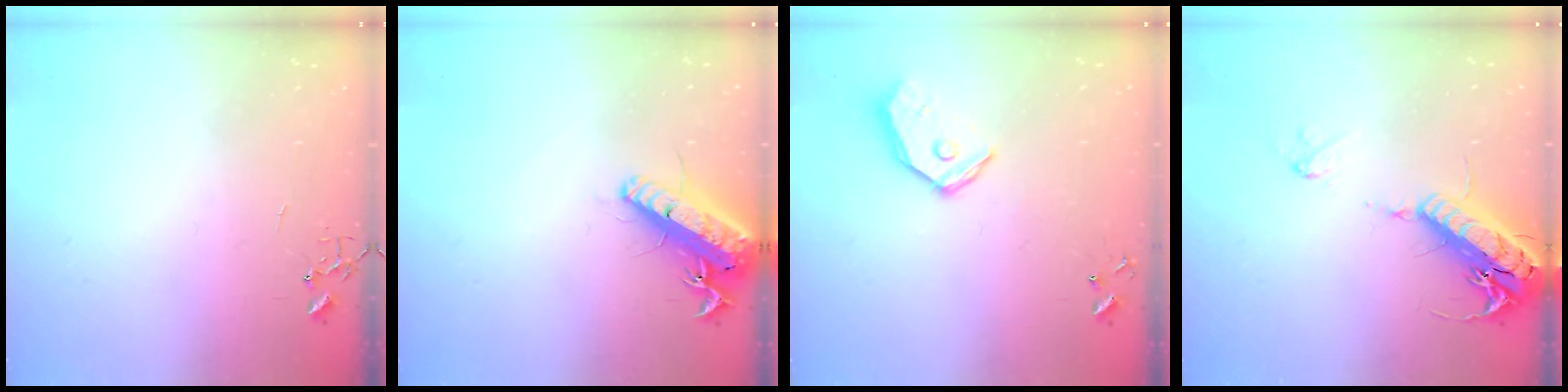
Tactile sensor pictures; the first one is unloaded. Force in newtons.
{"total": 17.1, "press": 16.8, "slide": 3.4}
{"total": 12.3, "press": 12.1, "slide": 1.9}
{"total": 19.9, "press": 19.5, "slide": 3.8}